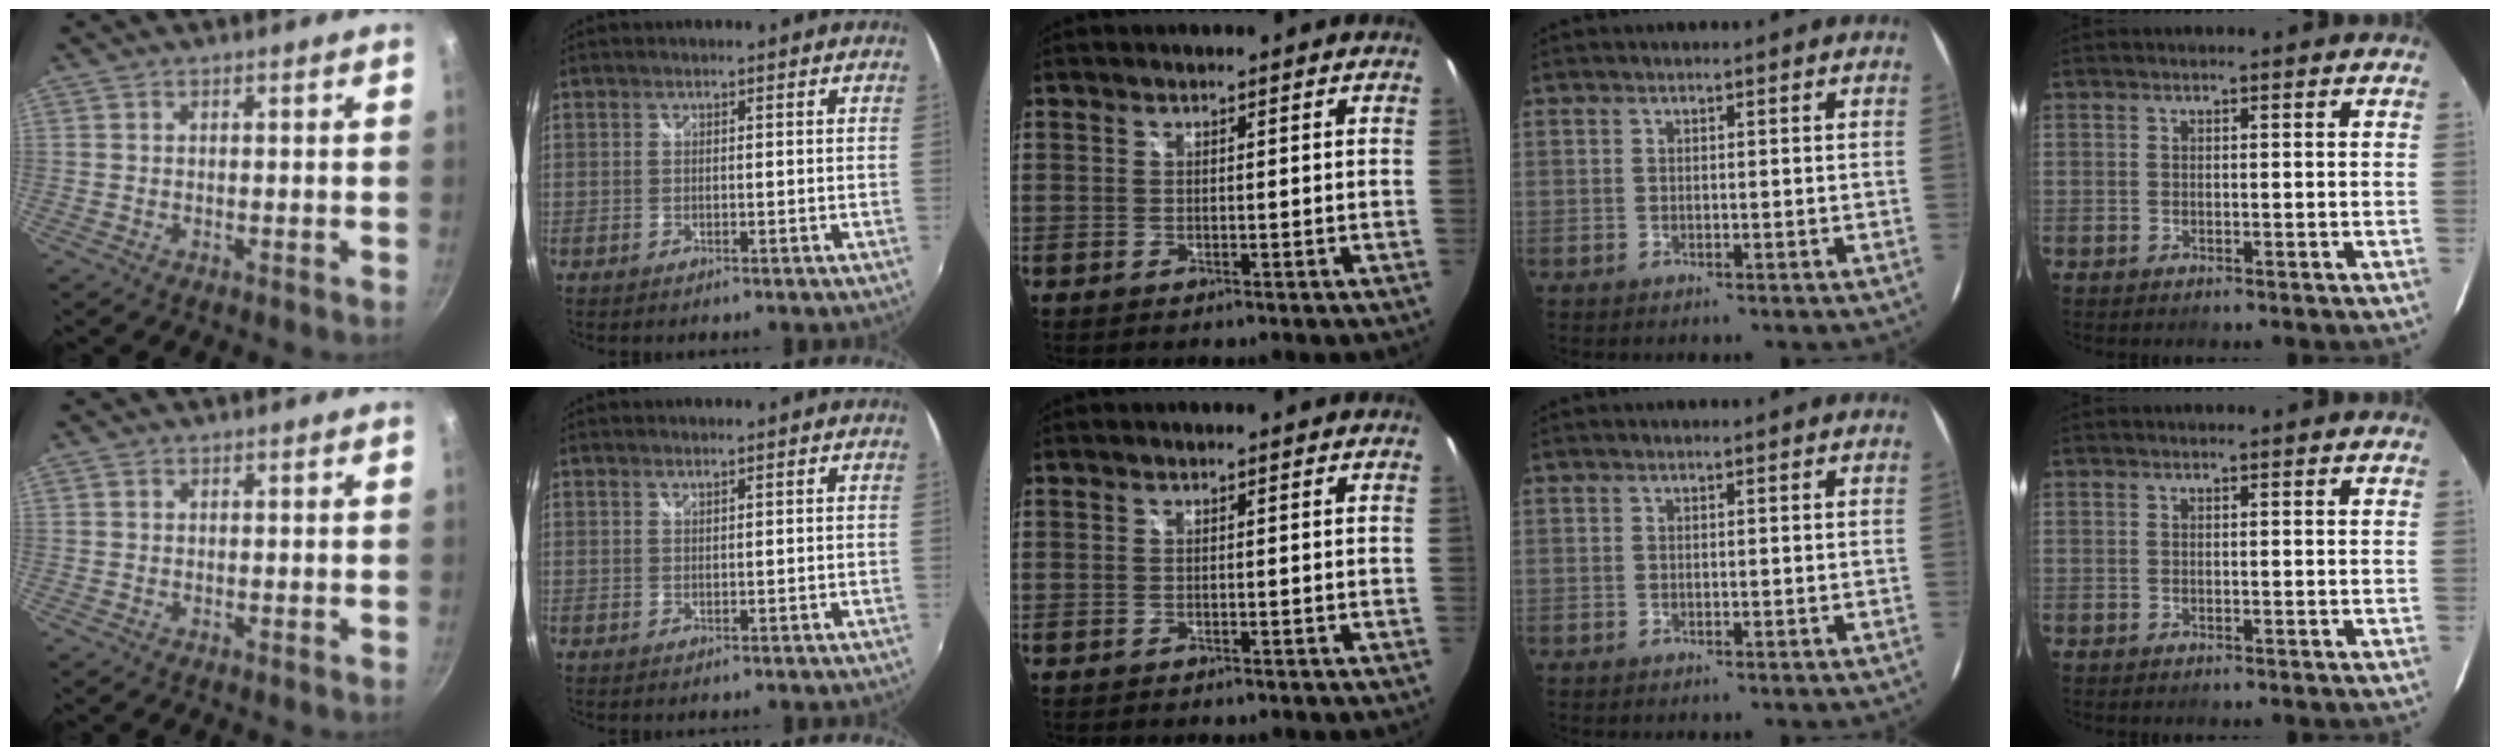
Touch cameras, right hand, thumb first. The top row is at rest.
{"thumb": {"total": 0.5, "force": [0.1, 0.5, 0.2], "torque": [-0.001, 0.003, 0.001]}, "index": {"total": 0.5, "force": [0.5, 0.0, 0.1], "torque": [0.000, 0.000, 0.010]}, "middle": {"total": 0.9, "force": [-0.7, 0.4, 0.3], "torque": [-0.008, -0.002, -0.010]}}